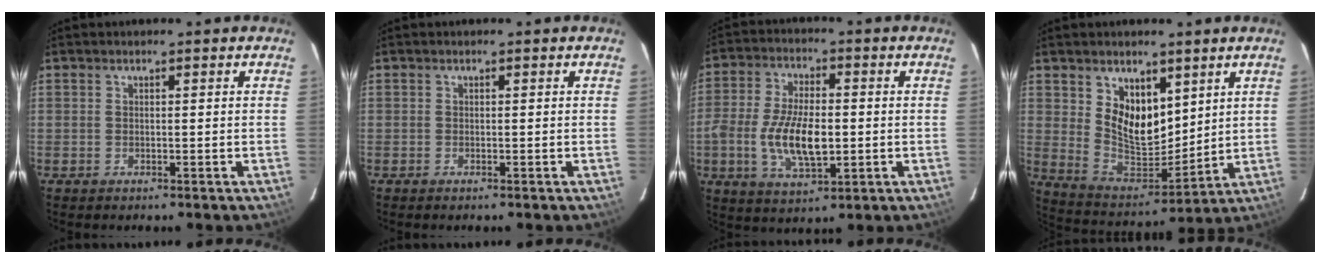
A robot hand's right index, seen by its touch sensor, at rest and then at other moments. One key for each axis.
{"total": 0.0}
{"total": 12.2, "fx": -2.1, "fy": 5.5, "fz": 10.7, "tx": -0.216, "ty": -0.003, "tz": -0.037}
{"total": 11.9, "fx": 5.3, "fy": 7.3, "fz": 7.8, "tx": -0.135, "ty": -0.006, "tz": 0.117}